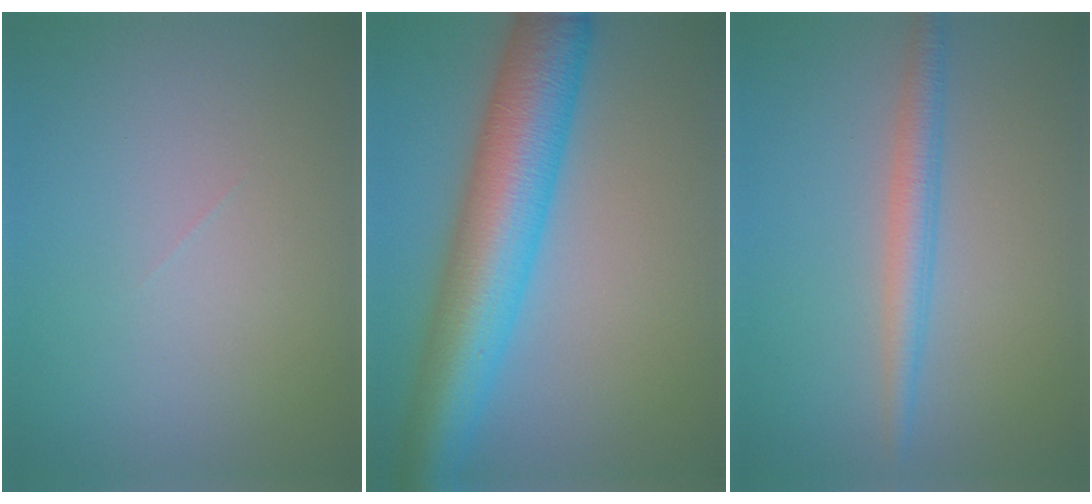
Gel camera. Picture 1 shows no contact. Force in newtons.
{"total": 10.5, "press": 10.5, "slide": 0.2}
{"total": 2.7, "press": 2.7, "slide": 0.0}